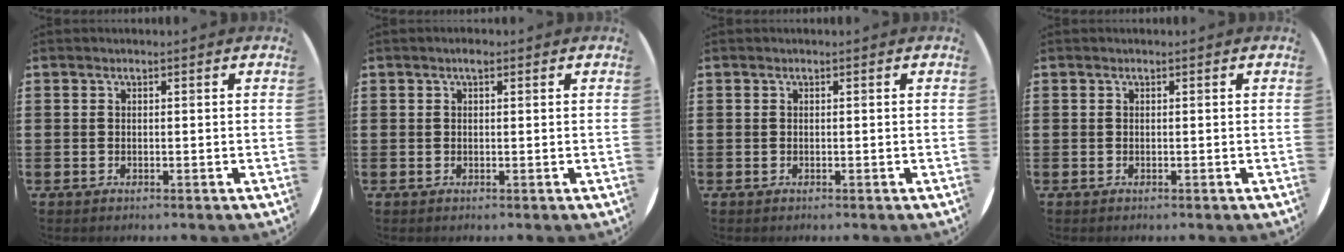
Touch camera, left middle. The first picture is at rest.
{"total": 0.9, "force": [0.5, 0.4, 0.6], "torque": [-0.013, 0.006, 0.008]}
{"total": 0.0}
{"total": 0.0}